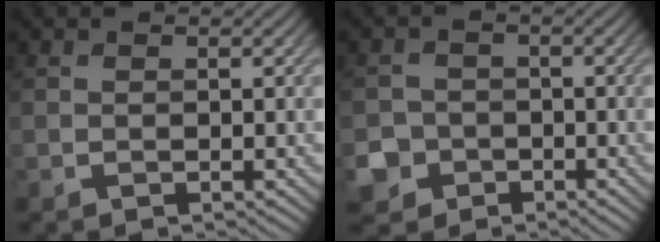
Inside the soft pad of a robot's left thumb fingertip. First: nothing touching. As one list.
[{"total": 4.9, "force": [-2.6, 4.1, 0.8], "torque": [-0.013, -0.008, -0.057]}]